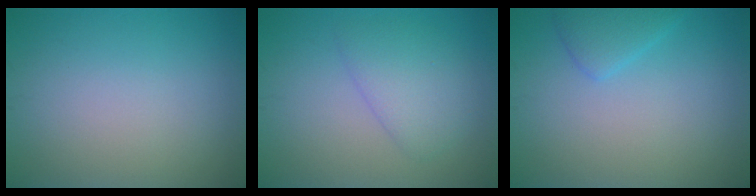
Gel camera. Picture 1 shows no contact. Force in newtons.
{"total": 3.2, "press": 3.2, "slide": 0.3}
{"total": 2.0, "press": 2.0, "slide": 0.1}